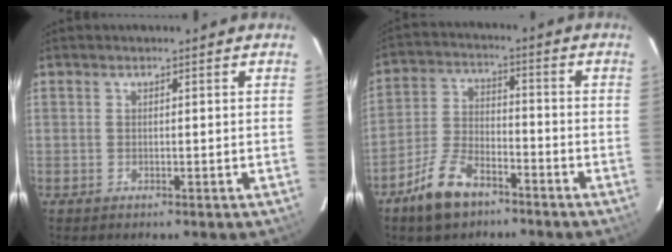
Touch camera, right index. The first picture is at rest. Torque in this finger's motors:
{"motor_torque": [0.60, -0.74, 0.10, 0.05]}